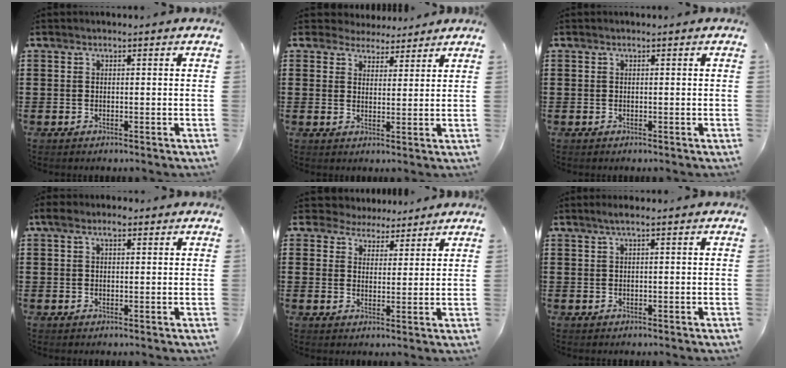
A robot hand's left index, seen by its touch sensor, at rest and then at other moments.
{"total": 3.7, "force": [3.4, 1.6, 0.0], "torque": [-0.016, 0.000, 0.064]}
{"total": 0.0}
{"total": 2.9, "force": [1.5, 1.4, 2.1], "torque": [-0.038, 0.006, 0.023]}
{"total": 4.3, "force": [3.8, 2.1, 0.1], "torque": [-0.024, -0.002, 0.071]}
{"total": 1.3, "force": [0.4, 0.0, 1.3], "torque": [-0.022, -0.001, 0.007]}